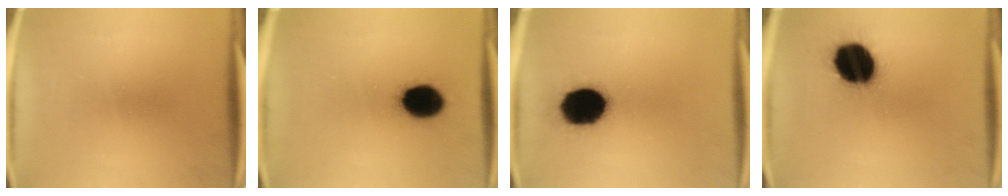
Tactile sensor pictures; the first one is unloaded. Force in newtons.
{"total": 13.2}
{"total": 17.9}
{"total": 18.5}